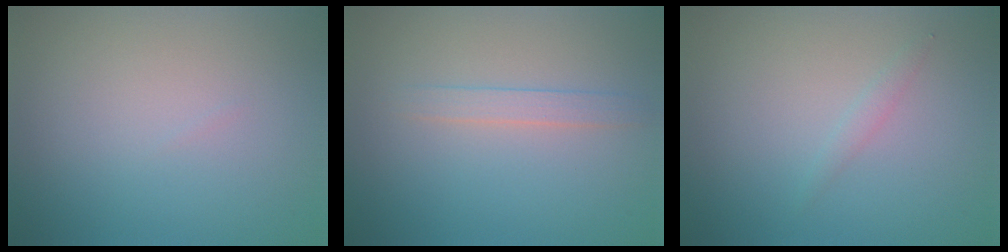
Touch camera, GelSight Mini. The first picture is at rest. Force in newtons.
{"total": 1.5, "press": 1.4, "slide": 0.1}
{"total": 0.8, "press": 0.8, "slide": 0.0}